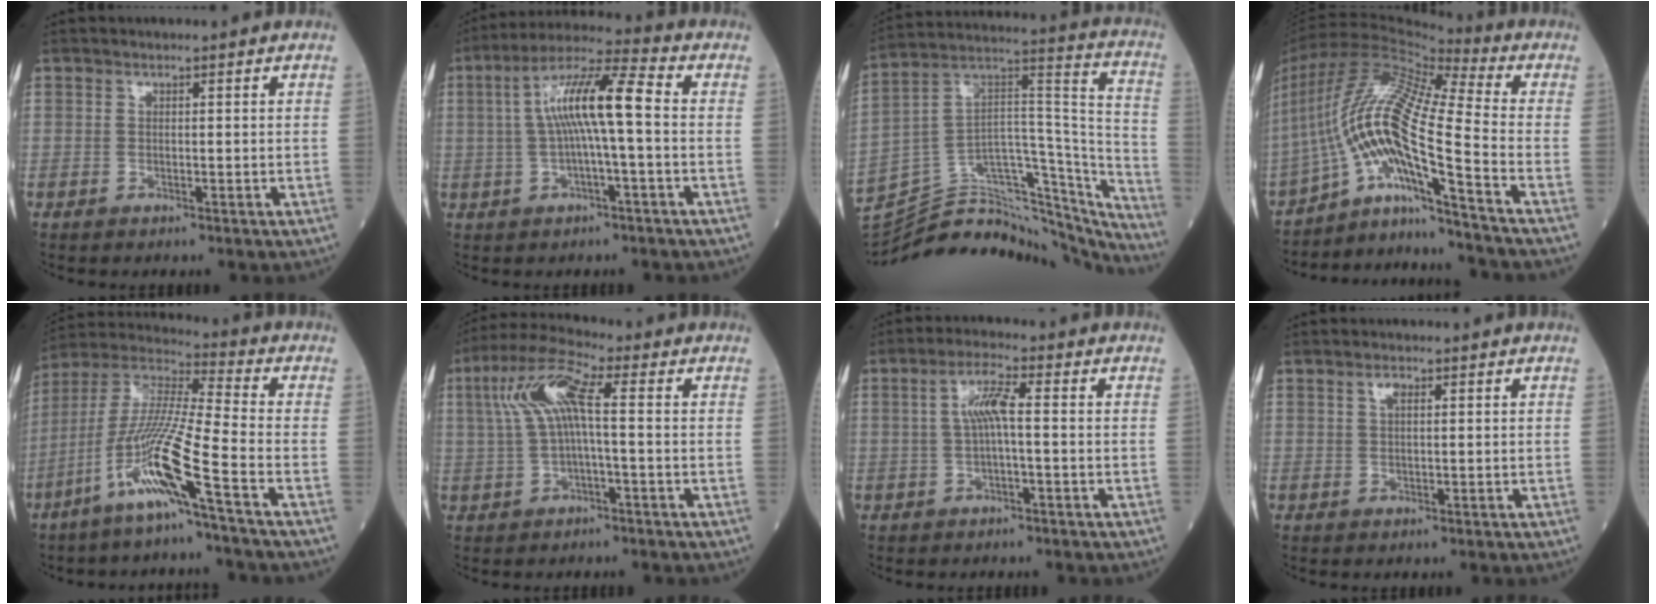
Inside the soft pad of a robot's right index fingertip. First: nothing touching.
{"total": 10.7, "force": [0.3, 0.8, 10.7], "torque": [-0.198, 0.027, 0.001]}
{"total": 35.0, "force": [-32.1, 8.0, 11.5], "torque": [-0.141, 0.031, -0.446]}
{"total": 17.2, "force": [-9.7, -0.4, 14.2], "torque": [-0.304, 0.024, -0.179]}
{"total": 14.0, "force": [-6.6, -1.2, 12.3], "torque": [-0.259, -0.016, -0.137]}
{"total": 8.6, "force": [1.3, 1.5, 8.4], "torque": [-0.178, 0.033, 0.022]}
{"total": 4.6, "force": [0.2, 0.5, 4.5], "torque": [-0.089, 0.012, 0.004]}
{"total": 1.5, "force": [0.7, 0.5, 1.1], "torque": [-0.023, 0.004, 0.013]}